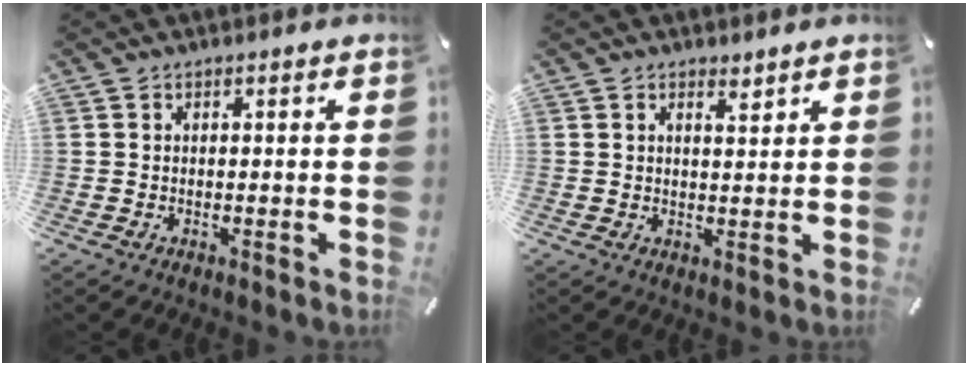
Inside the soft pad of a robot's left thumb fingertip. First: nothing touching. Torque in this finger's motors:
{"motor_torque": [-0.04, -0.55, -0.01, -0.13, 0.07]}